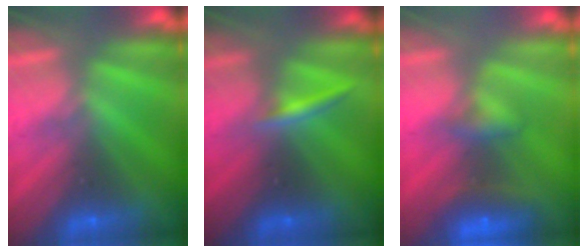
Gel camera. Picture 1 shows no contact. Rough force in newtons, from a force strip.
{"total": 2.3}
{"total": 9.3}